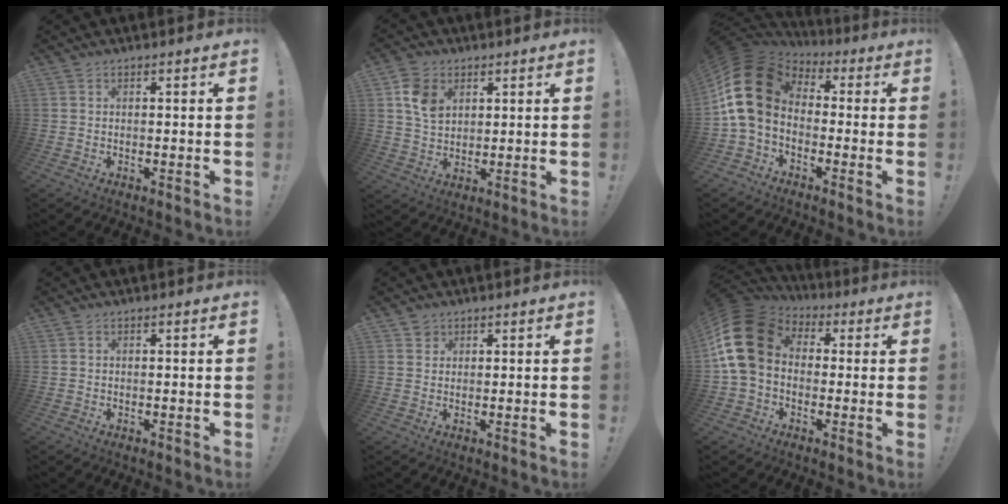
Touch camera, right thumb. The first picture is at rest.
{"total": 9.3, "force": [3.6, 6.8, 5.1], "torque": [-0.081, 0.001, 0.074]}
{"total": 16.6, "force": [2.4, 11.3, 11.9], "torque": [-0.218, 0.002, 0.048]}
{"total": 0.0}
{"total": 2.0, "force": [1.3, 1.5, 0.2], "torque": [0.004, -0.005, 0.022]}
{"total": 16.1, "force": [3.1, 11.7, 10.7], "torque": [-0.198, 0.008, 0.060]}